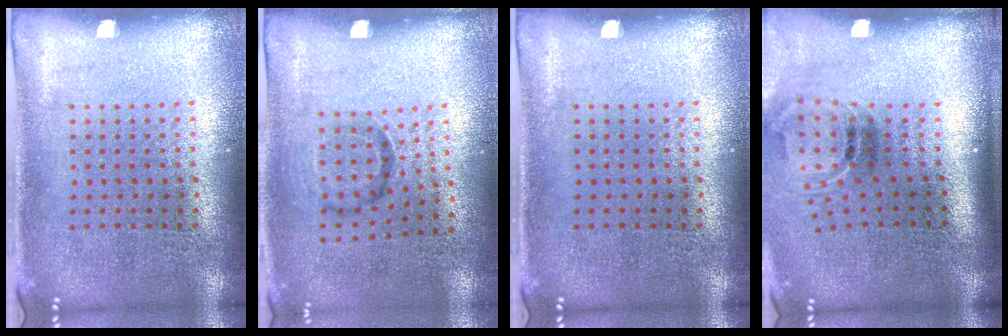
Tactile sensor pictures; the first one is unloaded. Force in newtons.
{"total": 1.0, "press": 0.6, "slide": 0.8}
{"total": 0.0}
{"total": 1.6, "press": 1.0, "slide": 1.2}